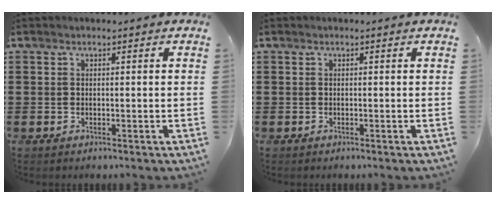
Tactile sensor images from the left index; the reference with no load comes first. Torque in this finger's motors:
{"motor_torque": [-0.02, -0.02, 0.00, 0.00]}